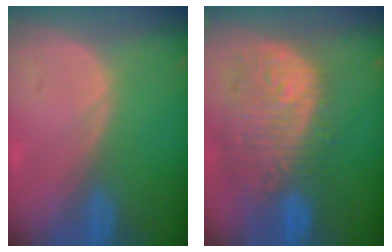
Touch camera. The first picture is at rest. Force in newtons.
{"total": 12.1, "press": 10.8, "slide": 5.6}